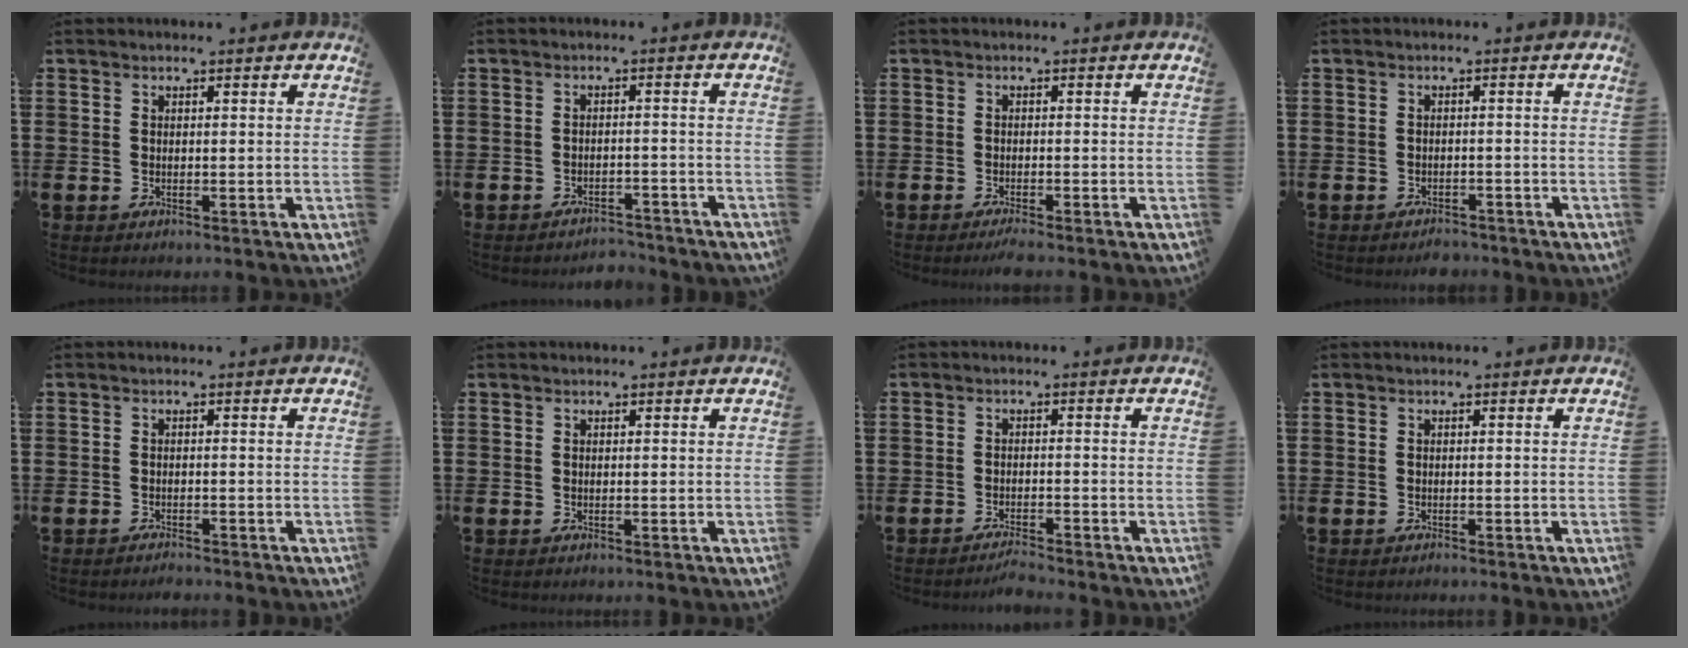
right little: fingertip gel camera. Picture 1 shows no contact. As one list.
[{"total": 2.4, "force": [-2.4, 0.1, -0.2], "torque": [-0.004, 0.003, -0.051]}, {"total": 1.3, "force": [-1.0, 0.0, 0.7], "torque": [-0.012, 0.000, -0.019]}, {"total": 1.5, "force": [-1.5, 0.2, 0.0], "torque": [-0.004, 0.004, -0.032]}, {"total": 1.1, "force": [-1.1, 0.1, 0.1], "torque": [-0.005, -0.002, -0.021]}, {"total": 0.0}, {"total": 1.8, "force": [-1.7, -0.1, 0.5], "torque": [-0.010, 0.004, -0.034]}, {"total": 0.0}]